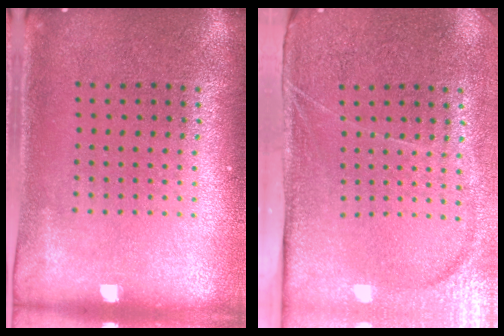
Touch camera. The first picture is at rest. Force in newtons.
{"total": 4.2, "press": 3.4, "slide": 2.4}